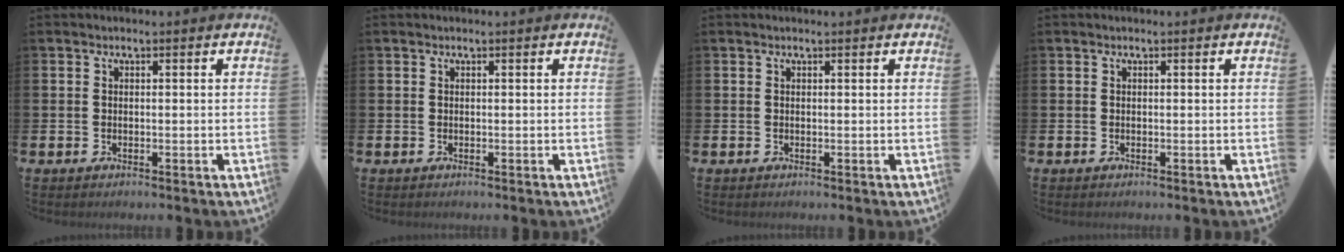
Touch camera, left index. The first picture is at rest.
{"total": 0.0}
{"total": 0.0}
{"total": 0.0}